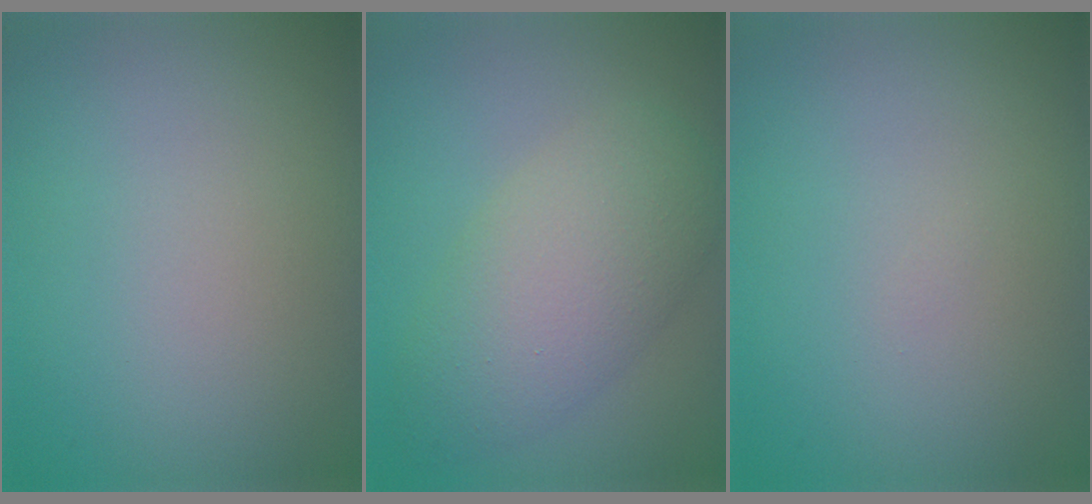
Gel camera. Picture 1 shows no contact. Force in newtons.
{"total": 6.2, "press": 6.2, "slide": 0.3}
{"total": 0.0}